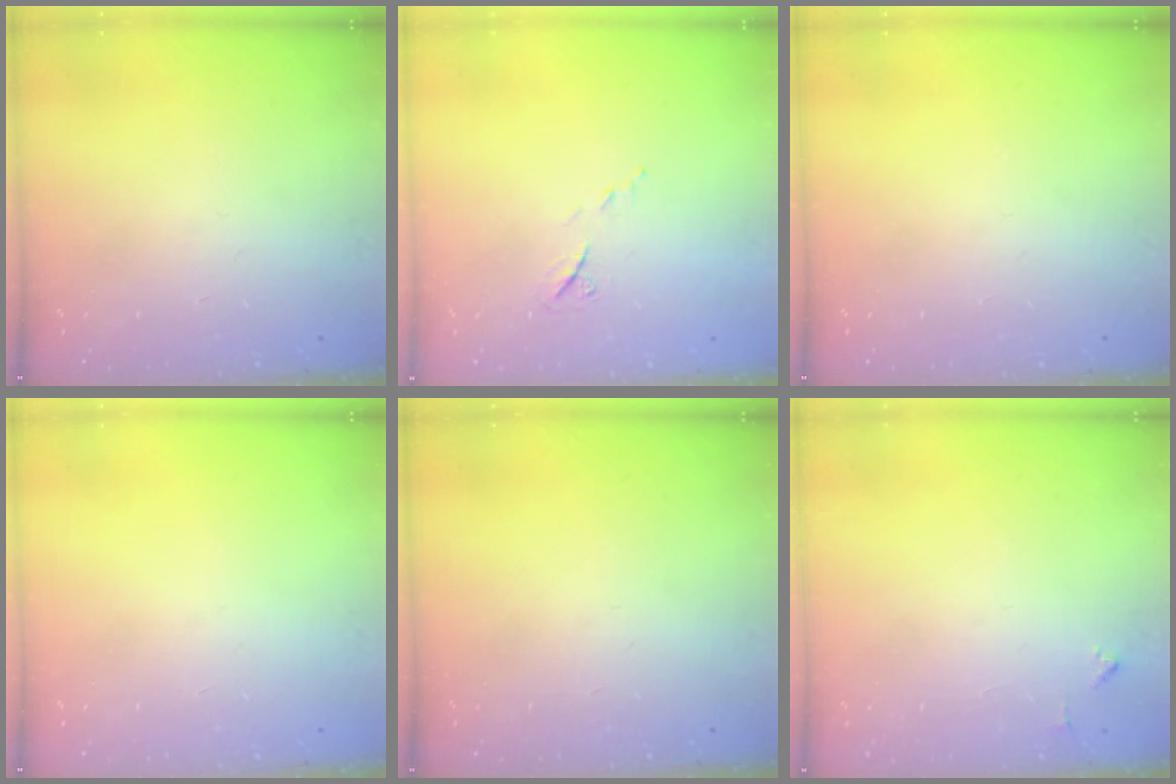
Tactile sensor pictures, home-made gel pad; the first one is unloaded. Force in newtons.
{"total": 6.1, "press": 5.9, "slide": 1.5}
{"total": 0.0}
{"total": 0.0}
{"total": 0.0}
{"total": 4.1, "press": 4.0, "slide": 0.6}